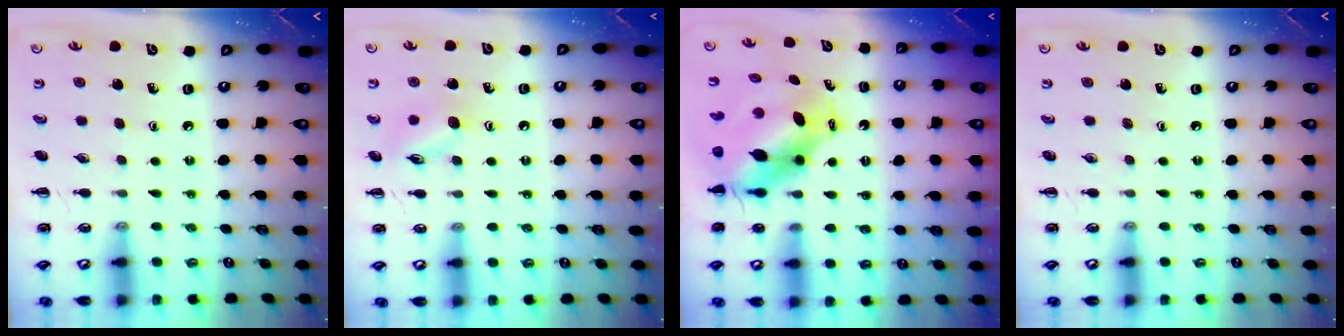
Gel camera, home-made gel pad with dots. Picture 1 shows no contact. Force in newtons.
{"total": 9.1, "press": 9.1, "slide": 0.7}
{"total": 7.2, "press": 7.0, "slide": 1.9}
{"total": 0.0}